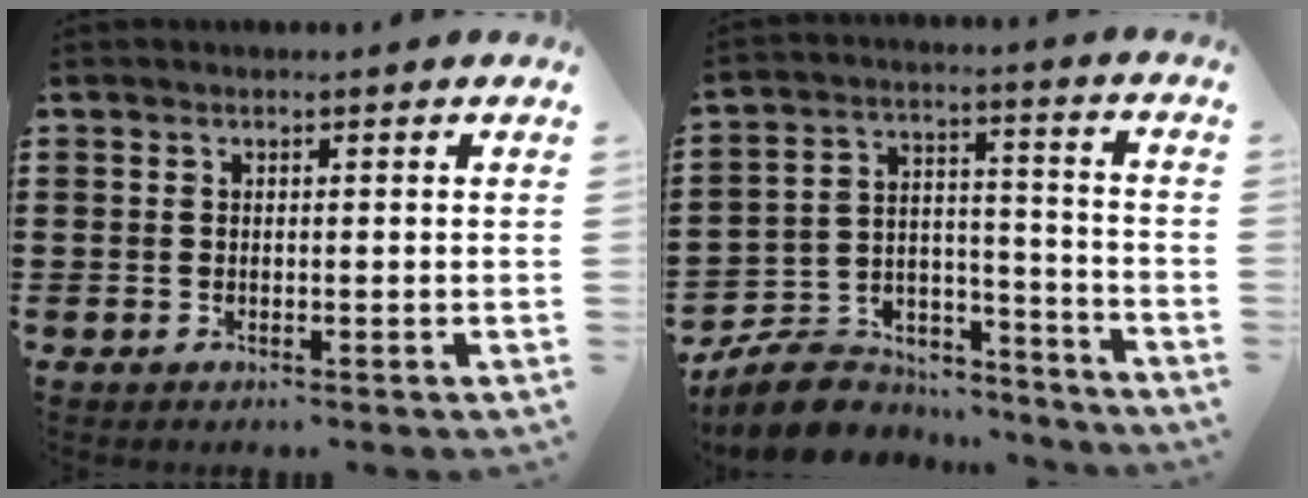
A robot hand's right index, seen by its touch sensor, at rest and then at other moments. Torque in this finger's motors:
{"motor_torque": [-0.67, 0.99, -1.06, -0.21]}